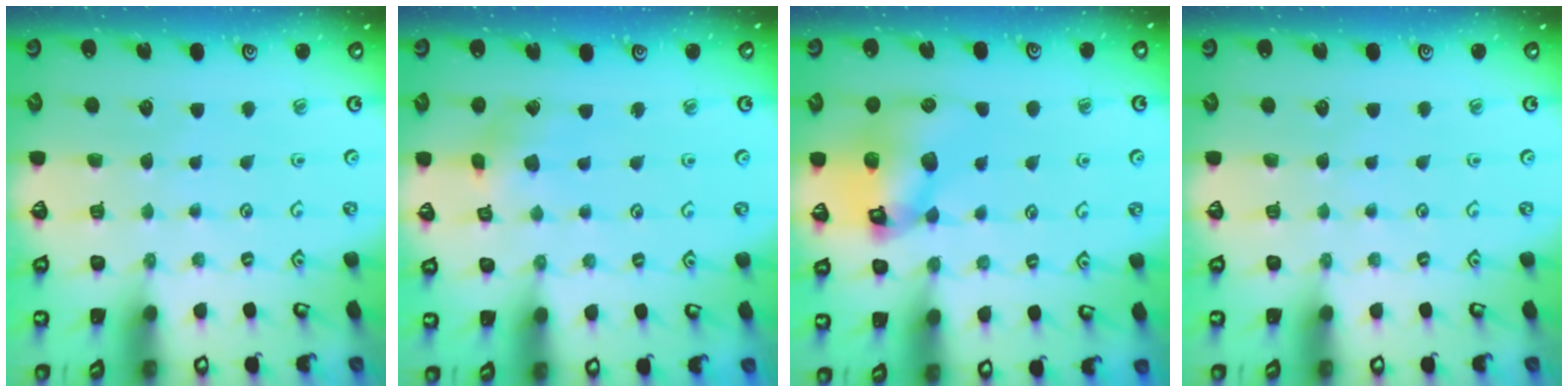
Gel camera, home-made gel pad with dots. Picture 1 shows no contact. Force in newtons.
{"total": 4.5, "press": 4.5, "slide": 0.6}
{"total": 13.3, "press": 13.2, "slide": 1.6}
{"total": 0.0}